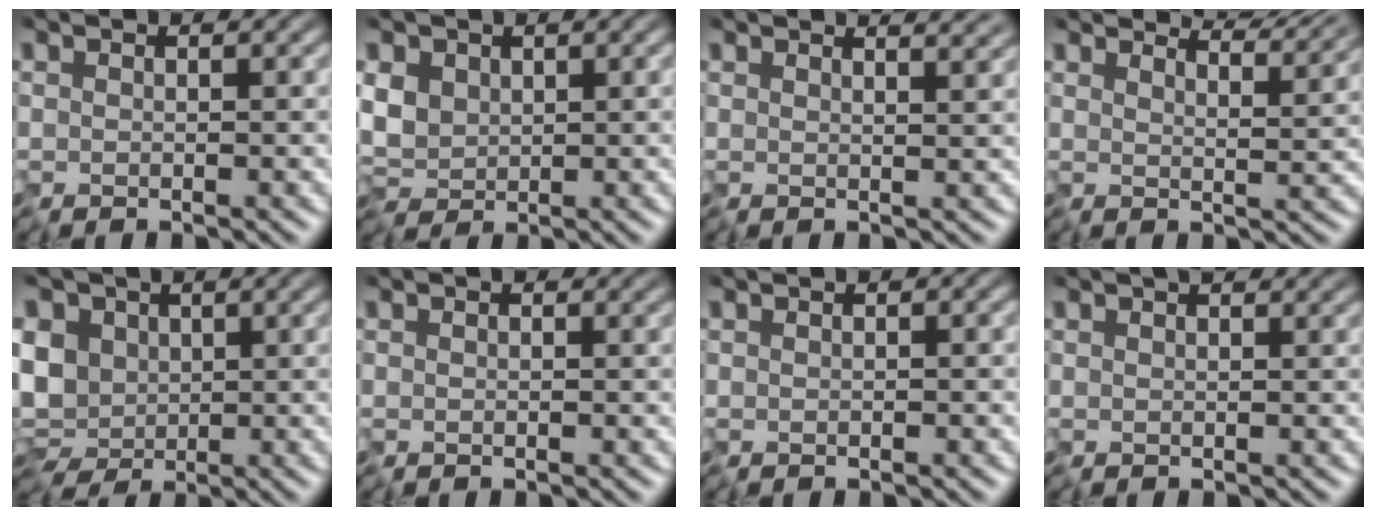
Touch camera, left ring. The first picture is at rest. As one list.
[{"total": 4.1, "force": [0.3, 3.3, 2.5], "torque": [-0.069, 0.002, 0.001]}, {"total": 5.8, "force": [4.5, 2.2, 2.9], "torque": [-0.022, 0.032, 0.028]}, {"total": 7.7, "force": [6.8, 1.8, 3.2], "torque": [-0.026, 0.017, 0.055]}, {"total": 6.7, "force": [-0.7, 5.4, 3.9], "torque": [-0.079, 0.000, -0.027]}, {"total": 1.3, "force": [0.6, 0.9, 0.8], "torque": [-0.014, 0.006, 0.006]}, {"total": 0.9, "force": [0.3, 0.6, 0.7], "torque": [-0.009, 0.007, -0.002]}, {"total": 3.0, "force": [2.1, 1.2, 1.9], "torque": [-0.024, 0.017, 0.012]}]